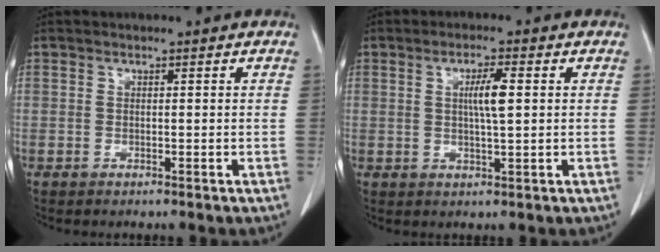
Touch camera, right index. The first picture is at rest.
{"total": 4.3, "force": [0.8, 0.3, 4.2], "torque": [-0.075, -0.001, 0.013]}